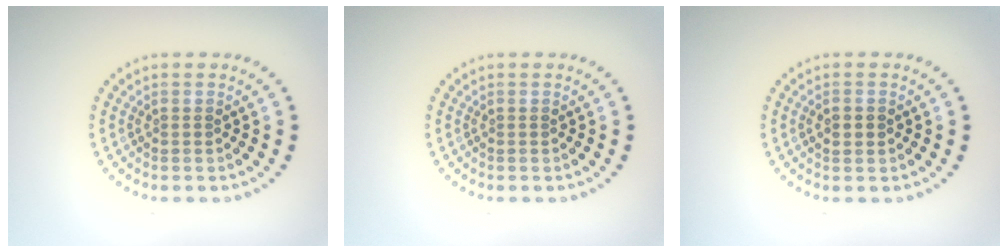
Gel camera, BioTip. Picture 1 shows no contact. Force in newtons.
{"total": 0.0}
{"total": 1.9, "press": 1.9, "slide": 0.2}